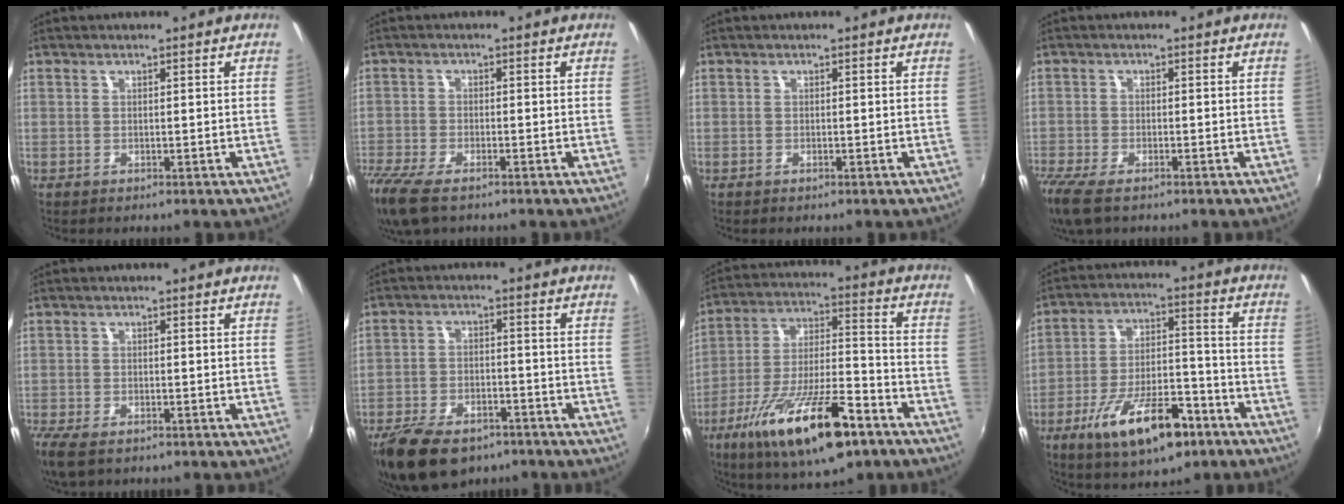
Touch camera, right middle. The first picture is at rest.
{"total": 11.6, "force": [-8.4, 4.1, 6.9], "torque": [-0.173, -0.054, -0.159]}
{"total": 0.0}
{"total": 9.1, "force": [-6.5, 3.0, 5.6], "torque": [-0.136, -0.043, -0.123]}
{"total": 6.5, "force": [-4.8, 2.4, 3.8], "torque": [-0.096, -0.029, -0.090]}
{"total": 14.3, "force": [-10.0, 6.9, 7.4], "torque": [-0.168, -0.016, -0.167]}
{"total": 21.7, "force": [-12.3, 6.5, 16.6], "torque": [-0.304, -0.037, -0.206]}
{"total": 16.6, "force": [-9.6, 6.2, 12.0], "torque": [-0.220, -0.009, -0.152]}